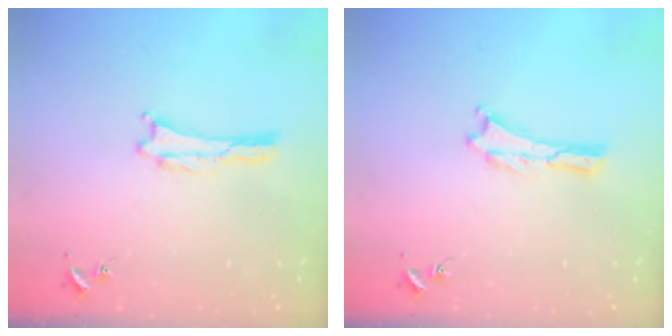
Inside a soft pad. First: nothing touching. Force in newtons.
{"total": 0.0}